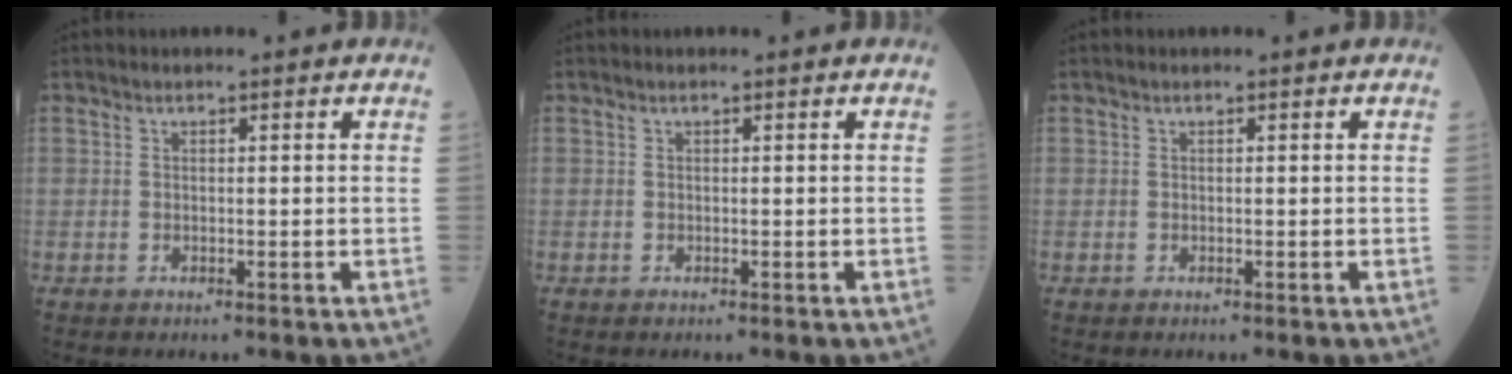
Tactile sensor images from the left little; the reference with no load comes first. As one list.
[{"total": 0.0}, {"total": 0.0}]